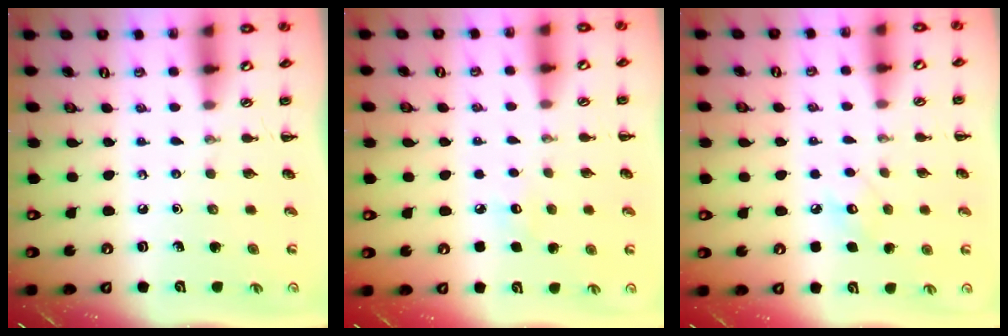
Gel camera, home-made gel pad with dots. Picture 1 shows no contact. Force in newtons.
{"total": 5.1, "press": 4.9, "slide": 1.3}
{"total": 7.5, "press": 7.2, "slide": 1.8}